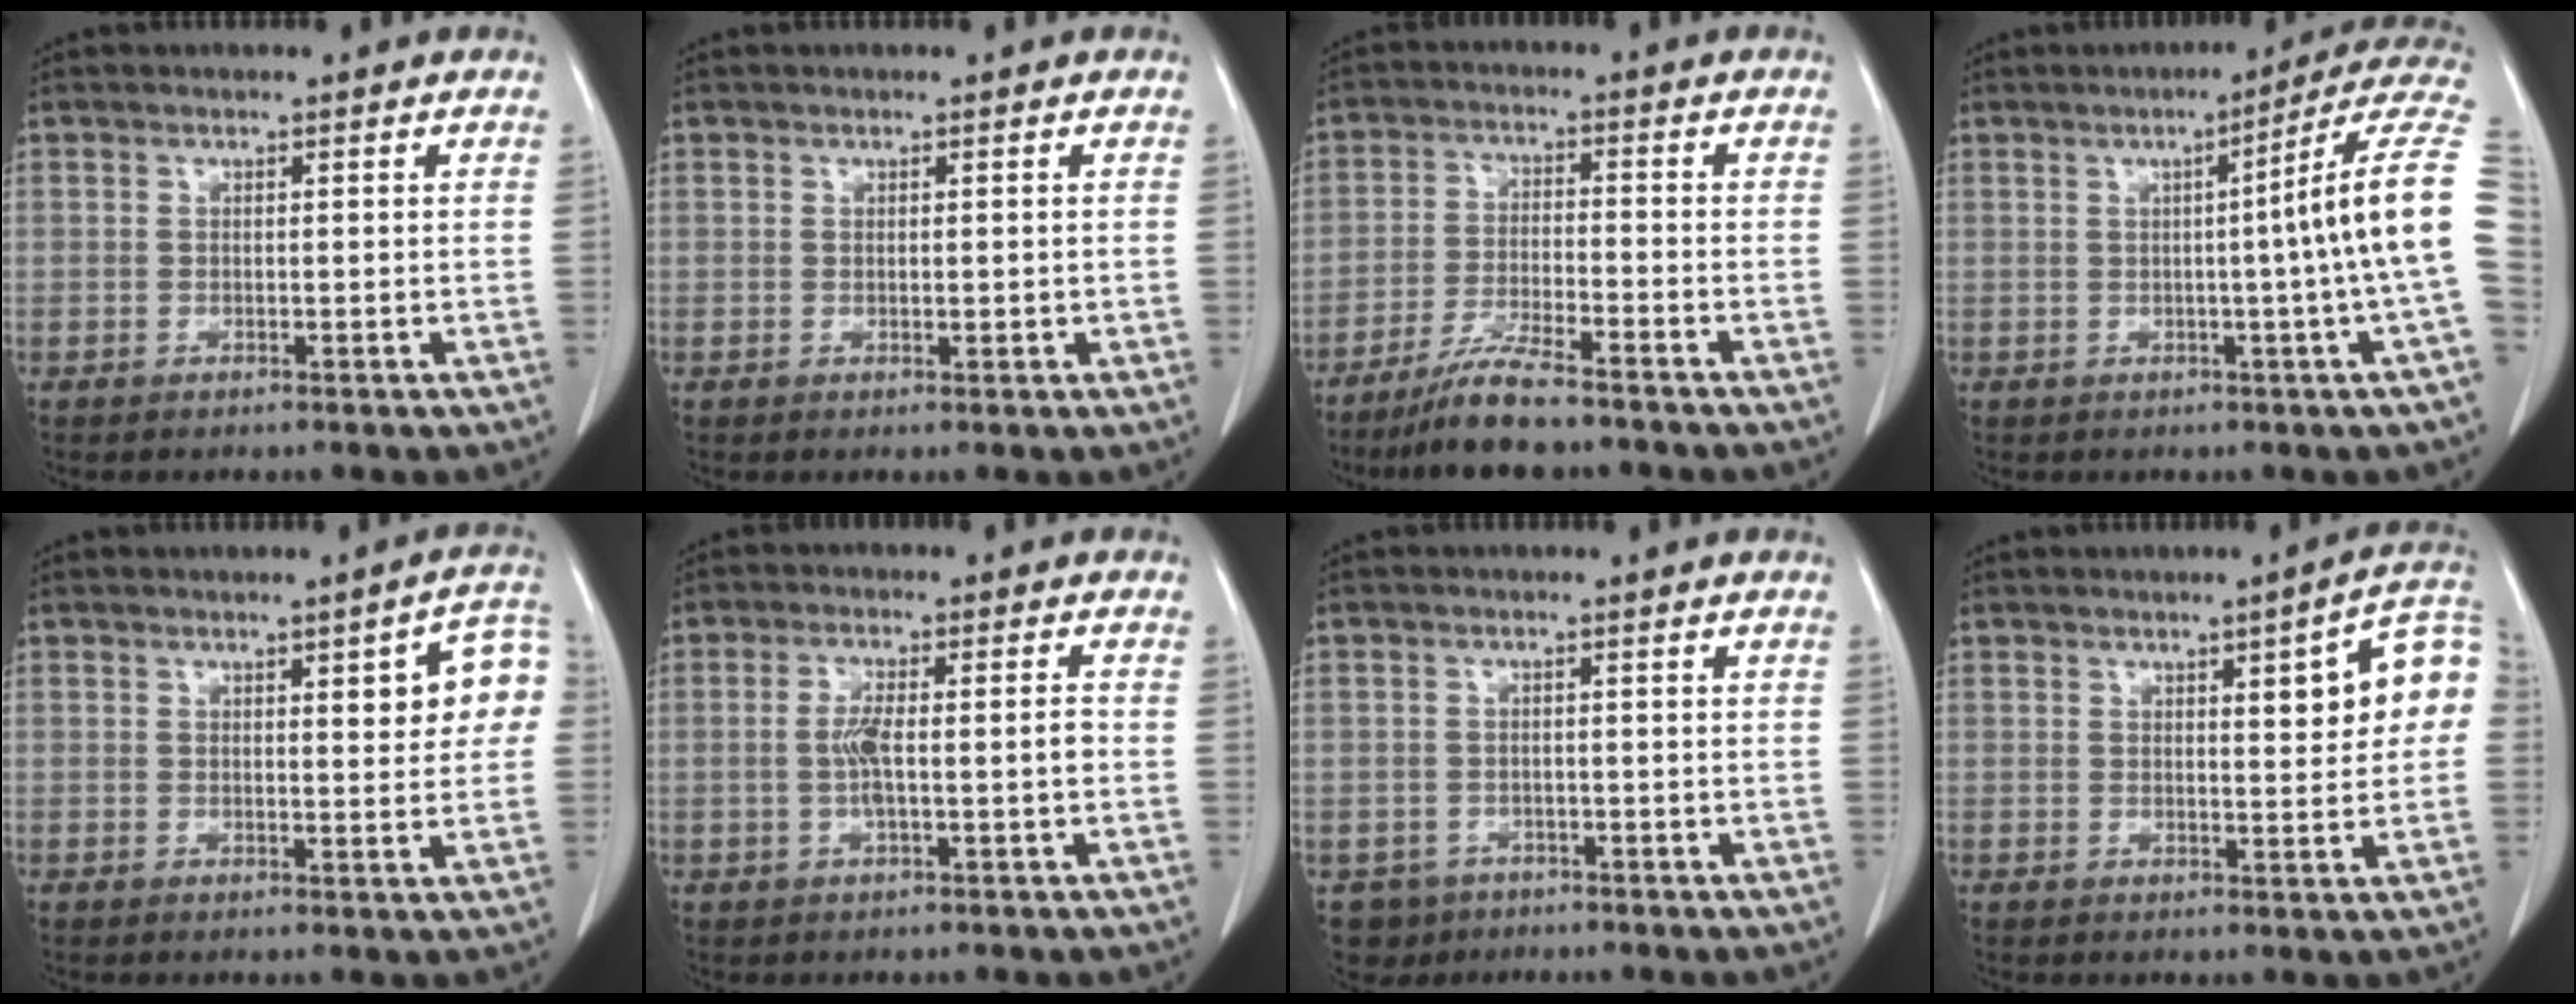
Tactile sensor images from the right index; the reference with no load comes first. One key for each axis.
{"total": 0.8, "fx": 0.0, "fy": 0.4, "fz": 0.7, "tx": -0.011, "ty": -0.002, "tz": 0.002}
{"total": 7.7, "fx": -6.4, "fy": 0.6, "fz": 4.3, "tx": -0.082, "ty": -0.022, "tz": -0.113}
{"total": 12.5, "fx": 0.1, "fy": -2.8, "fz": 12.2, "tx": -0.137, "ty": 0.009, "tz": -0.008}
{"total": 7.4, "fx": 1.7, "fy": 1.8, "fz": 7.0, "tx": -0.079, "ty": 0.017, "tz": 0.016}
{"total": 5.2, "fx": -0.9, "fy": 0.8, "fz": 5.1, "tx": -0.104, "ty": 0.008, "tz": -0.014}
{"total": 4.0, "fx": -2.3, "fy": 3.3, "fz": -0.1, "tx": 0.005, "ty": 0.008, "tz": -0.032}
{"total": 9.0, "fx": 1.8, "fy": 1.8, "fz": 8.6, "tx": -0.108, "ty": 0.021, "tz": 0.019}